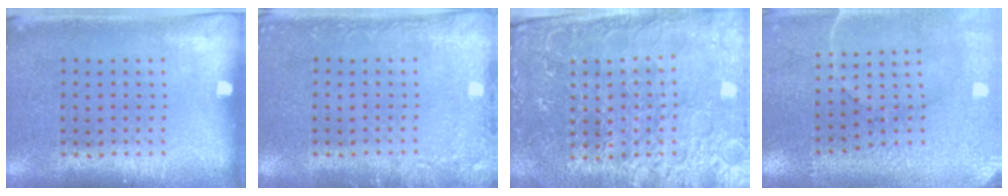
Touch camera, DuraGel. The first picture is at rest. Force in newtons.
{"total": 2.0, "press": 2.0, "slide": 0.2}
{"total": 4.7, "press": 4.4, "slide": 1.7}
{"total": 3.2, "press": 3.2, "slide": 0.2}